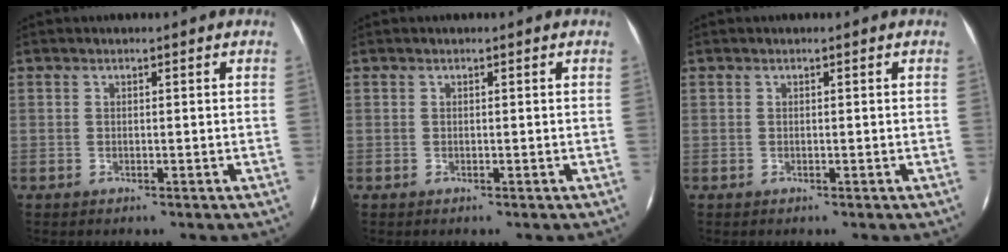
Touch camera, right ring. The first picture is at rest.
{"total": 0.0}
{"total": 0.0}